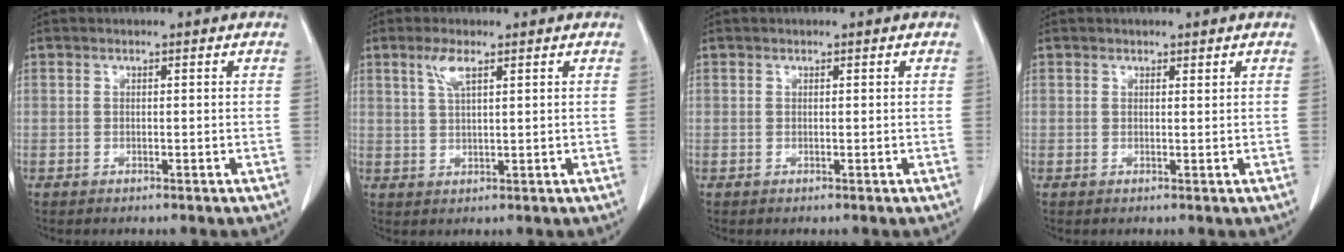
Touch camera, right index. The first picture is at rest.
{"total": 3.9, "force": [2.1, 1.1, 3.1], "torque": [-0.069, 0.006, 0.045]}
{"total": 0.0}
{"total": 0.8, "force": [0.6, 0.5, 0.3], "torque": [-0.005, 0.003, 0.009]}